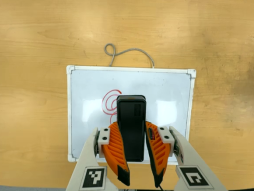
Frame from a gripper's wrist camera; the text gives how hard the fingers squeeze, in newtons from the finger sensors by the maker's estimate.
{"total": 10.8, "left": 7.1, "right": 14.6}